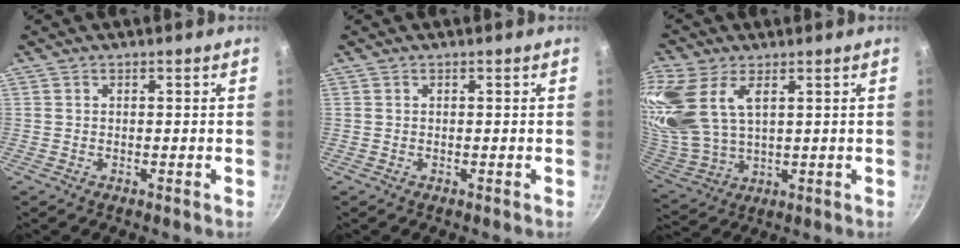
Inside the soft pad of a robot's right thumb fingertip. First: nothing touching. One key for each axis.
{"total": 0.0}
{"total": 17.1, "fx": 6.9, "fy": 9.7, "fz": 12.3, "tx": -0.269, "ty": -0.010, "tz": 0.149}